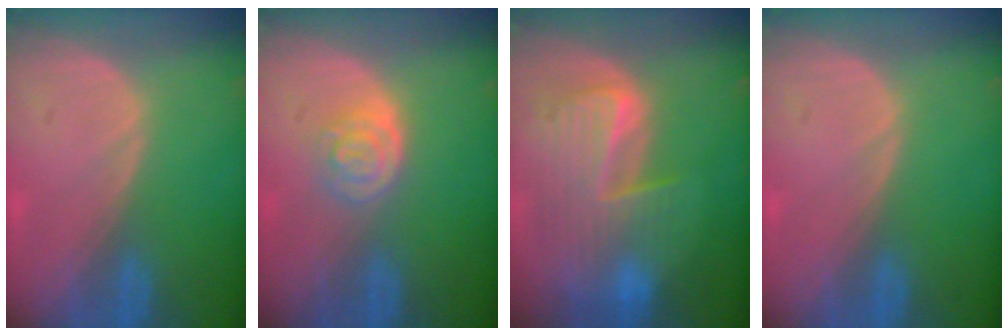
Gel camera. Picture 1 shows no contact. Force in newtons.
{"total": 4.1, "press": 3.7, "slide": 1.9}
{"total": 9.8, "press": 8.4, "slide": 5.0}
{"total": 0.0}